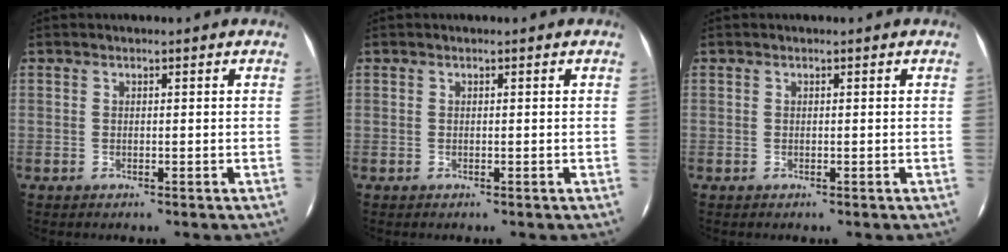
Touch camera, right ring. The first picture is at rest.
{"total": 0.0}
{"total": 0.0}